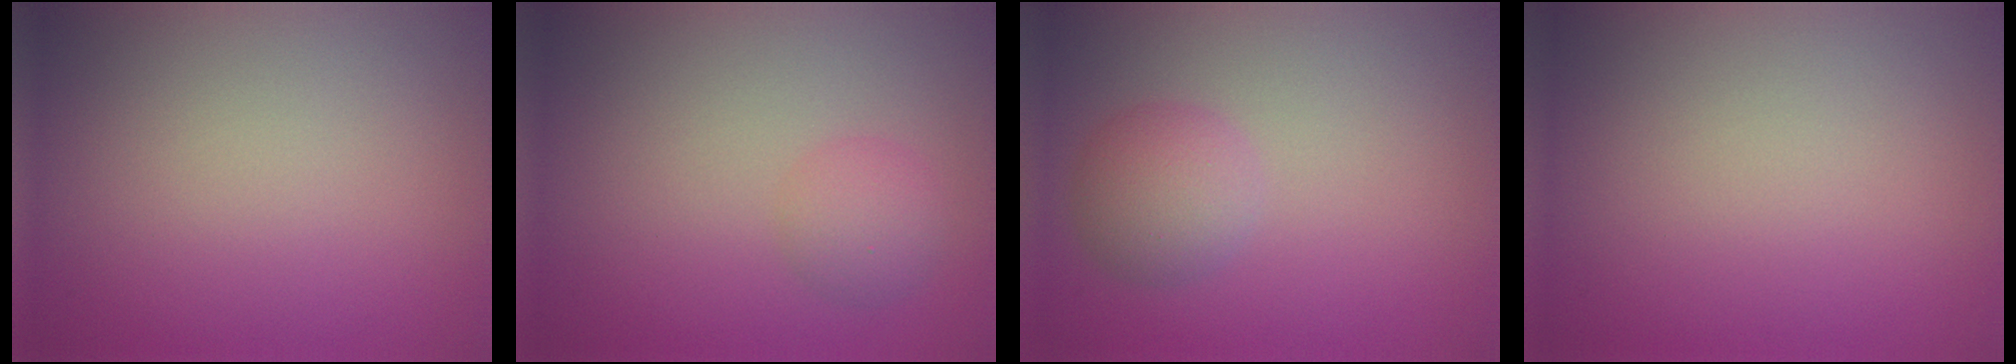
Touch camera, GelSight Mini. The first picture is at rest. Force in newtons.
{"total": 2.1, "press": 2.1, "slide": 0.1}
{"total": 2.9, "press": 2.9, "slide": 0.1}
{"total": 0.0}